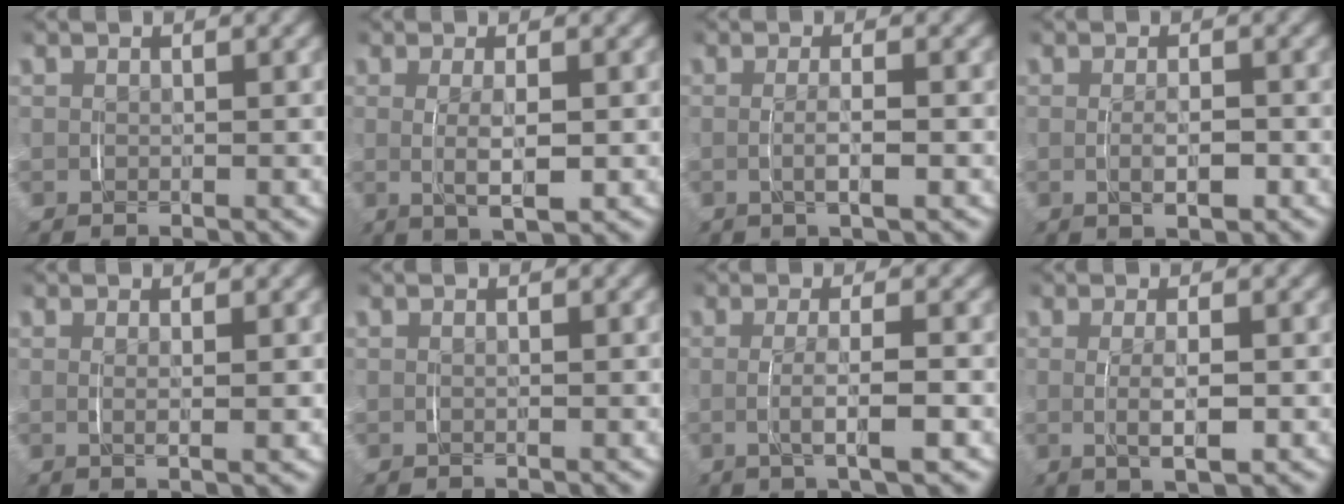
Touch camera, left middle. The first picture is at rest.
{"total": 3.8, "force": [-0.2, 1.0, 3.6], "torque": [-0.060, -0.004, 0.001]}
{"total": 2.2, "force": [-0.5, 0.1, 2.2], "torque": [-0.037, -0.002, -0.006]}
{"total": 2.5, "force": [-0.5, 0.8, 2.3], "torque": [-0.034, -0.001, -0.005]}
{"total": 1.3, "force": [0.3, -0.2, 1.3], "torque": [-0.022, -0.005, 0.008]}
{"total": 0.0}
{"total": 3.5, "force": [-0.8, 0.3, 3.4], "torque": [-0.057, -0.001, -0.013]}
{"total": 3.5, "force": [-0.4, 0.9, 3.4], "torque": [-0.054, -0.002, -0.004]}